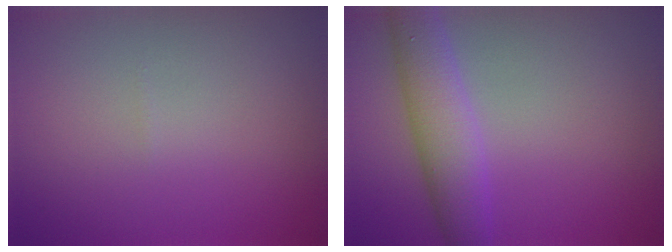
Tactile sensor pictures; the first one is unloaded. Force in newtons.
{"total": 4.7, "press": 4.7, "slide": 0.3}